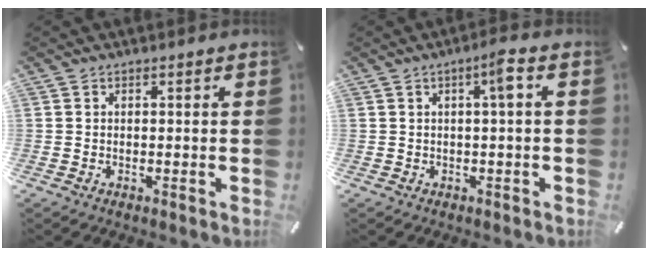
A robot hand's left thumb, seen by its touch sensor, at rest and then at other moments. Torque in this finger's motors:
{"motor_torque": [0.58, 1.01, 0.42, -0.41, 0.17]}